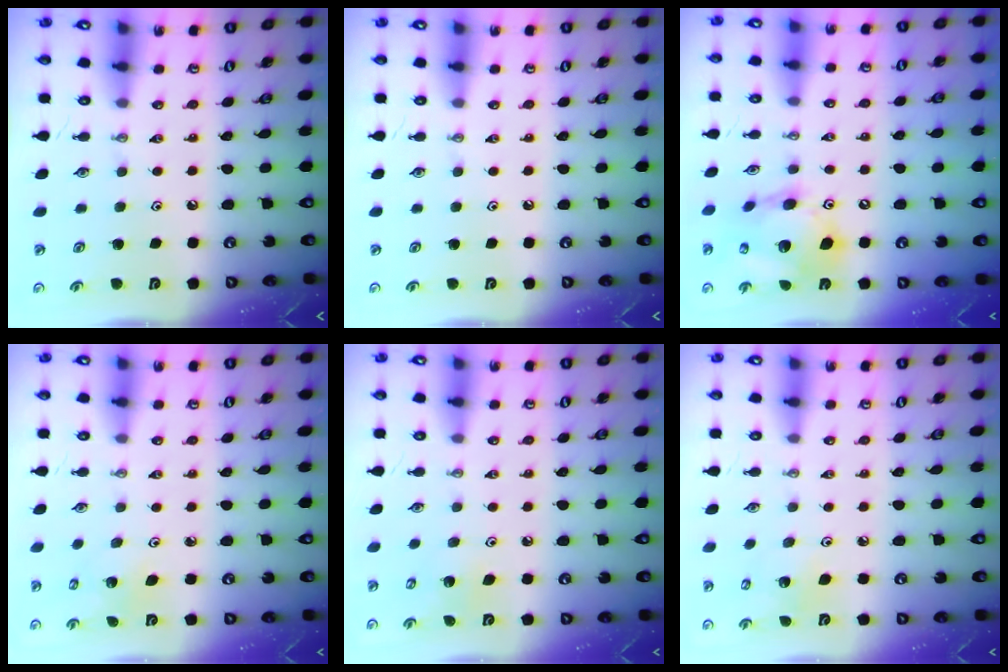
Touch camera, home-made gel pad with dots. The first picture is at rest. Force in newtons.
{"total": 0.0}
{"total": 16.6, "press": 16.5, "slide": 2.0}
{"total": 2.3, "press": 2.3, "slide": 0.2}
{"total": 5.2, "press": 5.2, "slide": 0.3}
{"total": 5.4, "press": 4.9, "slide": 2.3}